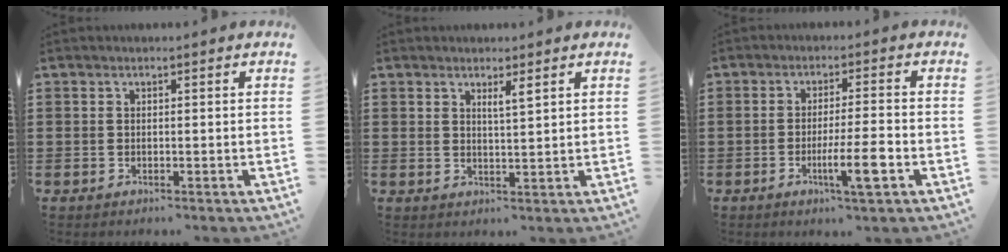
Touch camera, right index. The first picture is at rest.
{"total": 2.1, "force": [1.5, 0.3, 1.4], "torque": [-0.021, -0.003, 0.024]}
{"total": 7.2, "force": [-2.7, 0.7, 6.6], "torque": [-0.119, -0.013, -0.048]}